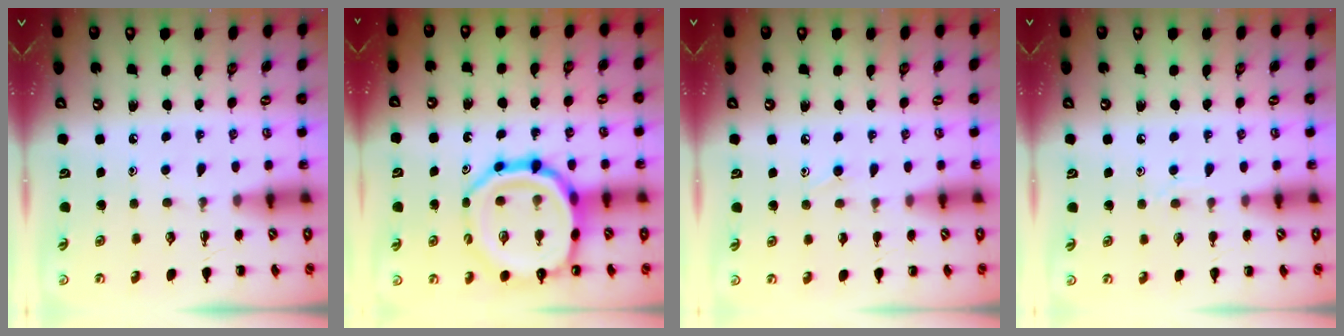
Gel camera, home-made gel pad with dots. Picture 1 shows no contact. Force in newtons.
{"total": 19.2, "press": 18.9, "slide": 3.0}
{"total": 6.4, "press": 6.0, "slide": 2.1}
{"total": 6.2, "press": 6.0, "slide": 1.2}